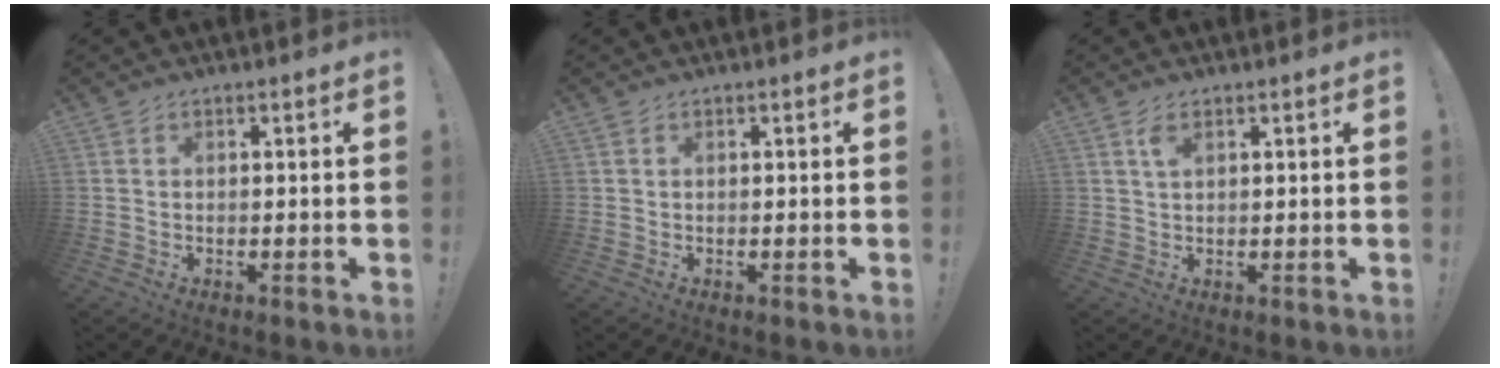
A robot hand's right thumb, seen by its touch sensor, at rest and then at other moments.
{"total": 0.0}
{"total": 2.5, "force": [1.1, 1.0, 2.0], "torque": [-0.036, -0.002, 0.019]}